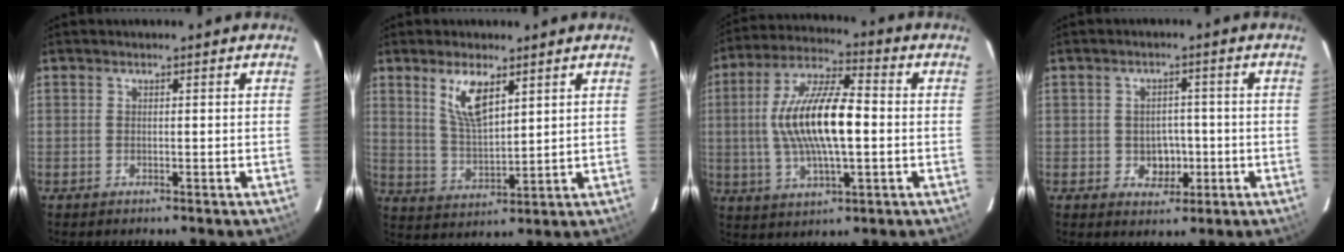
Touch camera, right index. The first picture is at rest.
{"total": 7.9, "force": [4.3, 2.8, 6.0], "torque": [-0.110, -0.004, 0.092]}
{"total": 15.8, "force": [-0.3, 4.9, 15.0], "torque": [-0.293, 0.011, -0.007]}
{"total": 4.5, "force": [-1.0, 4.0, 1.9], "torque": [-0.039, 0.010, 0.001]}